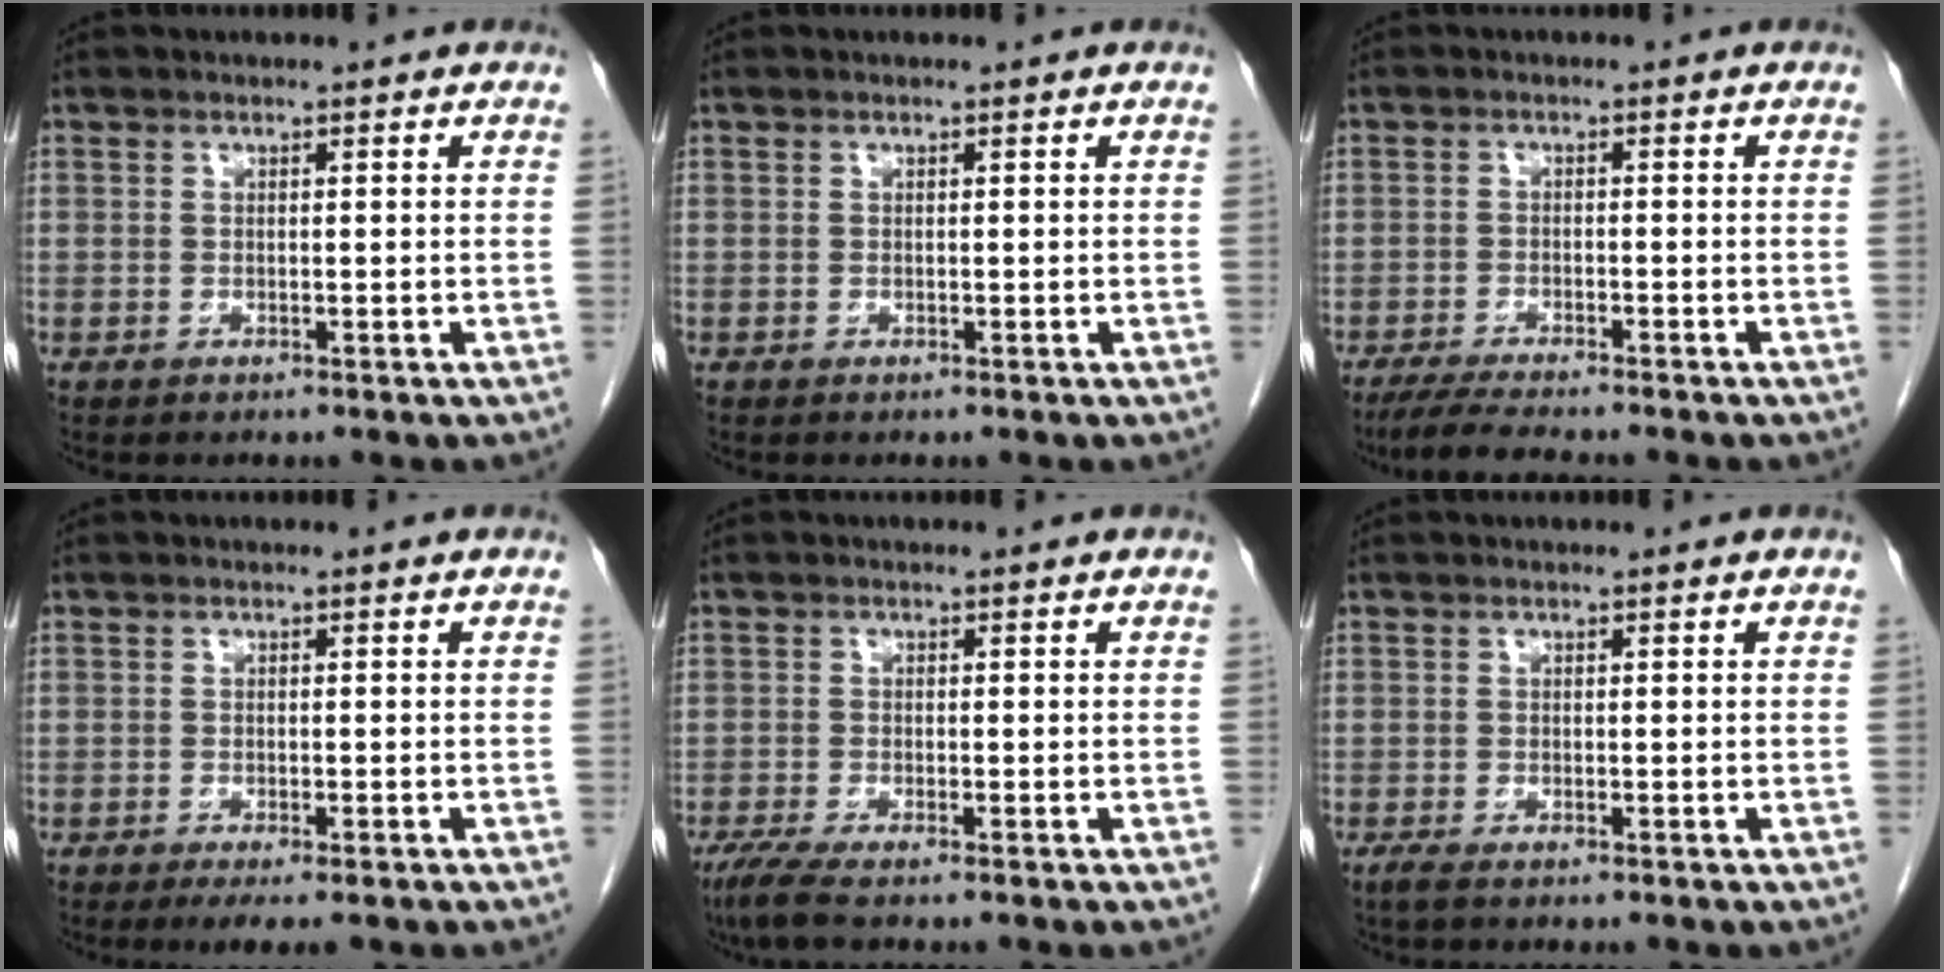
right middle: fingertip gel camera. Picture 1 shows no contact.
{"total": 0.0}
{"total": 6.7, "force": [-5.8, 0.4, 3.4], "torque": [-0.054, -0.018, -0.095]}
{"total": 3.4, "force": [-2.3, 0.6, 2.3], "torque": [-0.035, -0.010, -0.033]}
{"total": 3.5, "force": [-2.6, 0.1, 2.4], "torque": [-0.051, -0.012, -0.053]}
{"total": 1.0, "force": [-0.7, 0.0, 0.7], "torque": [-0.021, -0.005, -0.016]}